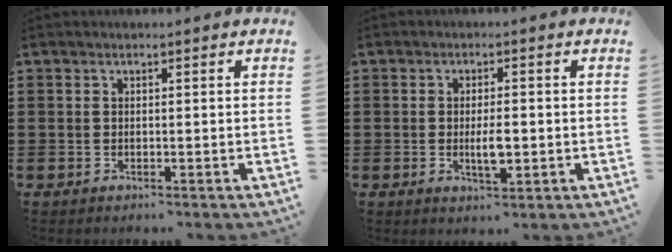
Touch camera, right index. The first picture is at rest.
{"total": 3.9, "force": [-0.5, 1.2, 3.7], "torque": [-0.073, -0.001, -0.012]}